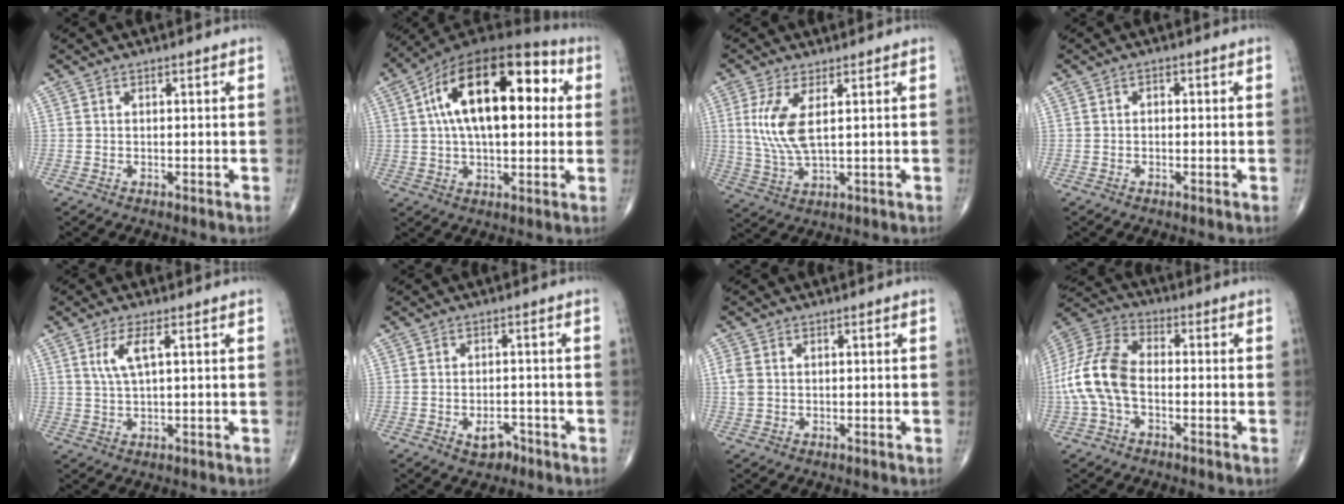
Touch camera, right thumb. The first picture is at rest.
{"total": 22.8, "force": [5.1, 11.2, 19.2], "torque": [-0.302, 0.029, 0.071]}
{"total": 8.3, "force": [1.9, 2.9, 7.5], "torque": [-0.177, -0.012, 0.046]}
{"total": 1.0, "force": [-0.1, 0.7, 0.7], "torque": [-0.004, 0.003, -0.006]}
{"total": 4.9, "force": [1.7, 1.2, 4.4], "torque": [-0.101, -0.002, 0.039]}
{"total": 3.5, "force": [-1.9, 2.2, 1.9], "torque": [-0.016, 0.013, -0.025]}
{"total": 2.7, "force": [0.3, 2.0, 1.8], "torque": [-0.055, 0.003, 0.006]}
{"total": 13.7, "force": [-2.1, 8.1, 10.9], "torque": [-0.239, 0.035, -0.046]}